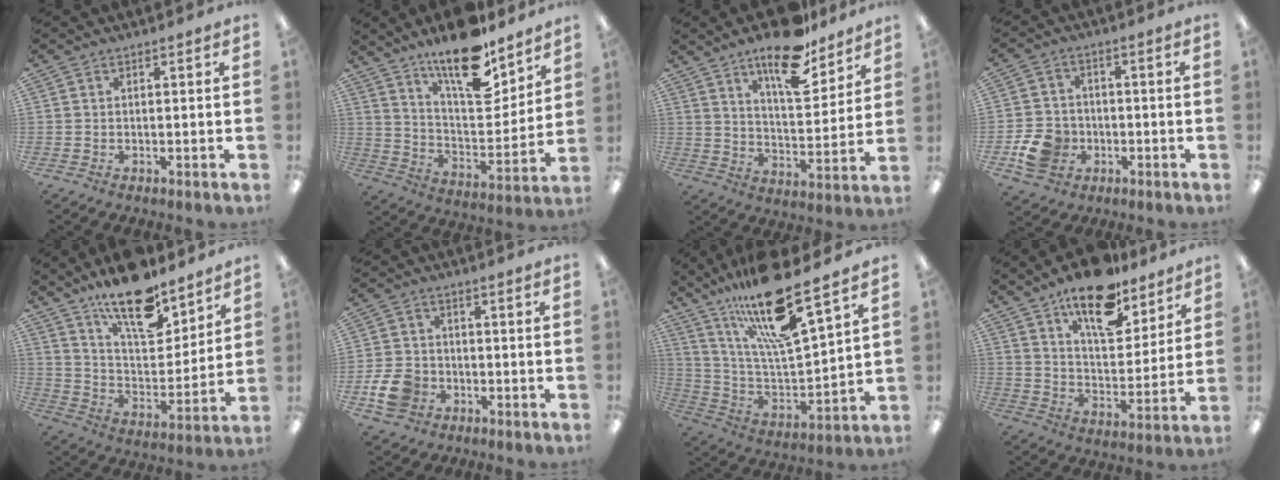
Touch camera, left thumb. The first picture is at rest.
{"total": 18.0, "force": [13.7, 6.2, 9.9], "torque": [-0.158, -0.096, 0.233]}
{"total": 16.6, "force": [12.3, 5.9, 9.4], "torque": [-0.144, -0.070, 0.207]}
{"total": 8.7, "force": [-2.9, 7.2, 3.9], "torque": [-0.087, 0.018, -0.050]}
{"total": 17.4, "force": [13.4, 6.2, 9.1], "torque": [-0.160, -0.083, 0.232]}
{"total": 8.3, "force": [-3.2, 6.3, 4.2], "torque": [-0.090, 0.015, -0.058]}
{"total": 20.9, "force": [16.0, 3.4, 12.9], "torque": [-0.238, -0.097, 0.264]}
{"total": 17.6, "force": [13.1, 7.3, 9.3], "torque": [-0.139, -0.077, 0.223]}